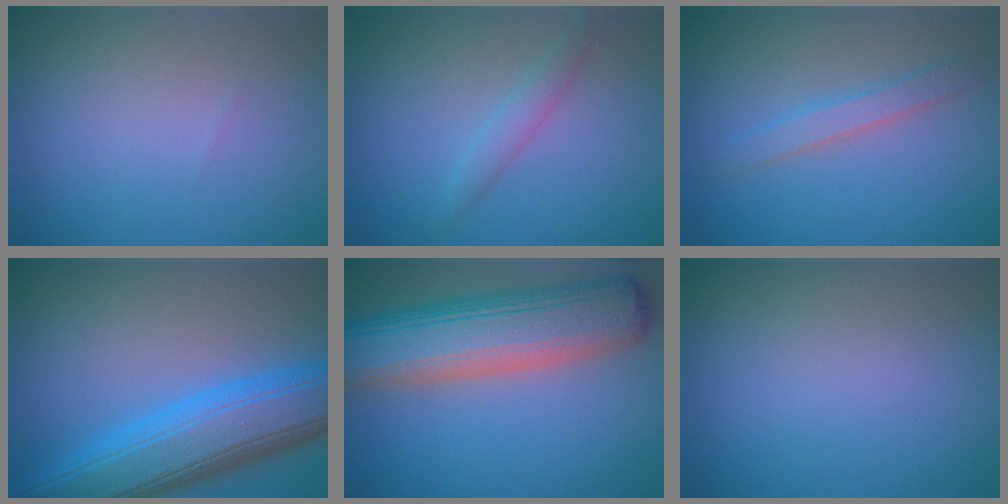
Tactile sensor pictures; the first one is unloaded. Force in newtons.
{"total": 1.7, "press": 1.7, "slide": 0.1}
{"total": 2.0, "press": 2.0, "slide": 0.1}
{"total": 10.4, "press": 10.4, "slide": 0.2}
{"total": 11.1, "press": 11.1, "slide": 0.8}
{"total": 0.0}